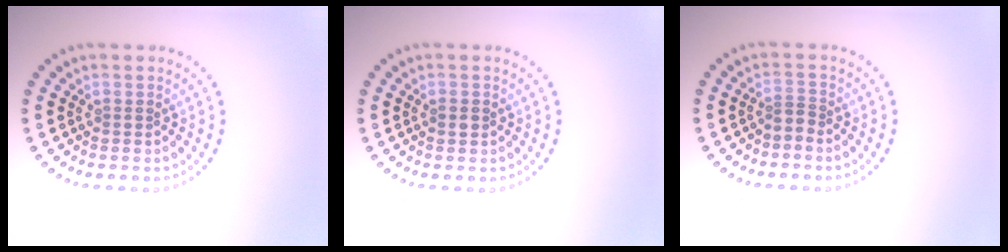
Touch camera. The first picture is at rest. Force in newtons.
{"total": 1.3, "press": 1.3, "slide": 0.1}
{"total": 1.1, "press": 0.7, "slide": 0.9}